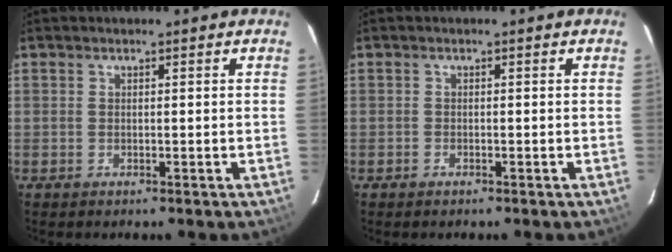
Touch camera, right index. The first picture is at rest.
{"total": 0.6, "force": [-0.5, 0.4, 0.0], "torque": [-0.003, 0.000, -0.009]}